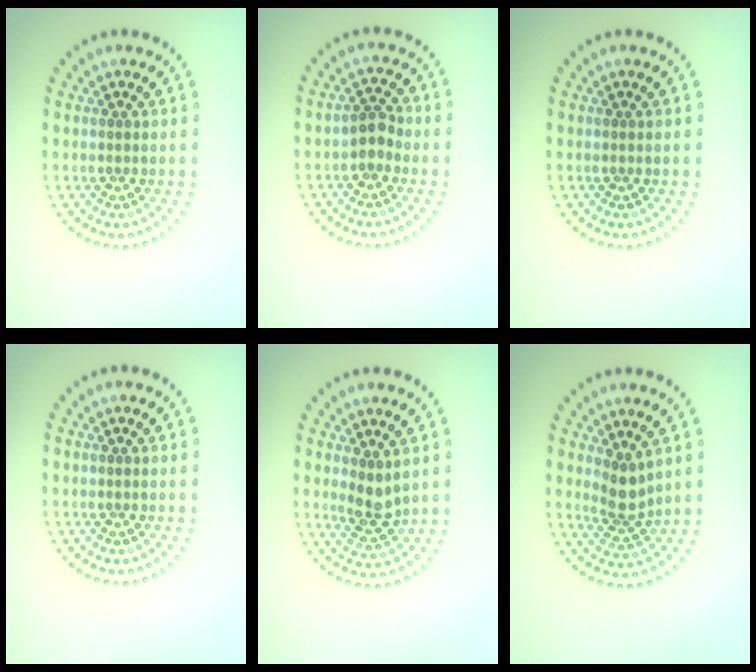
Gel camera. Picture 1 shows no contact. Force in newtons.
{"total": 1.7, "press": 1.6, "slide": 0.6}
{"total": 0.0}
{"total": 0.0}
{"total": 2.7, "press": 2.4, "slide": 1.1}
{"total": 2.7, "press": 2.1, "slide": 1.7}